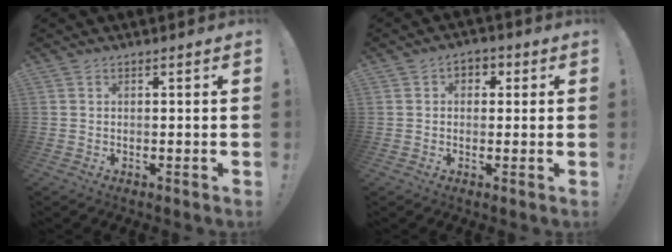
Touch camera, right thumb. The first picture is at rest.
{"total": 3.6, "force": [0.3, 3.1, 1.7], "torque": [-0.019, 0.006, 0.003]}